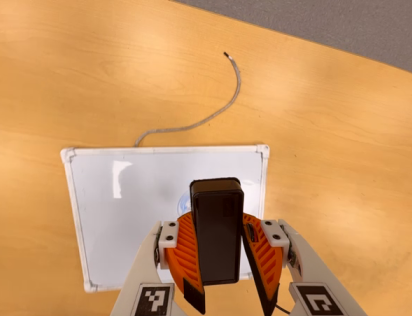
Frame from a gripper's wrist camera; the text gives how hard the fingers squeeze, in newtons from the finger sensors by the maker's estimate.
{"total": 8.1, "left": 9.2, "right": 7.1}